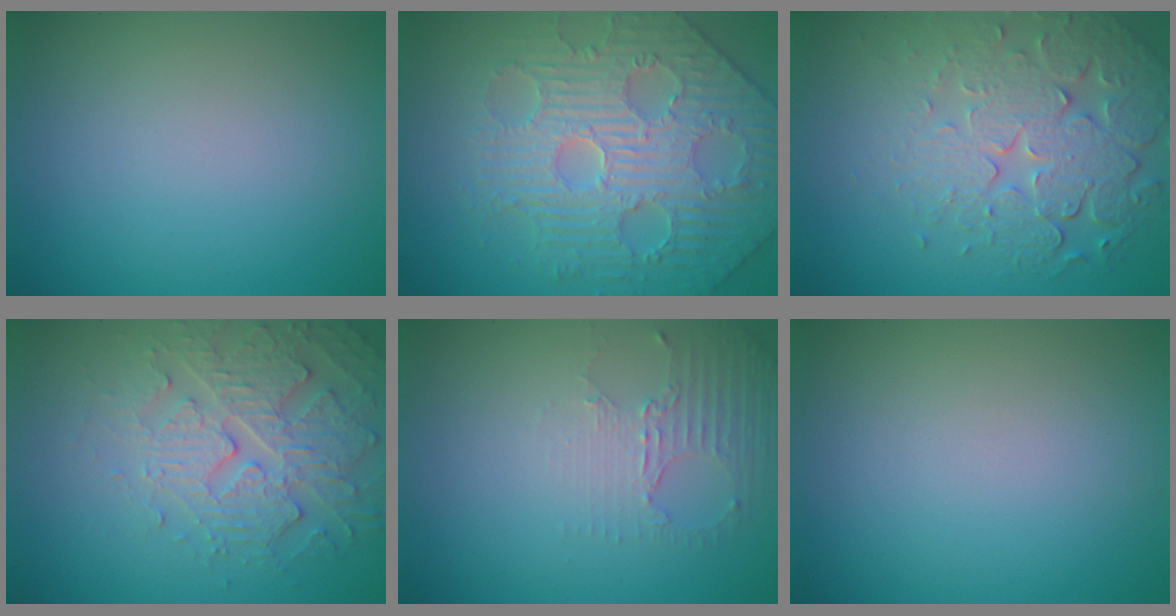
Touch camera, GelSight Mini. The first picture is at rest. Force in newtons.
{"total": 5.9, "press": 5.4, "slide": 2.2}
{"total": 6.9, "press": 5.2, "slide": 4.6}
{"total": 4.8, "press": 4.0, "slide": 2.6}
{"total": 2.7, "press": 1.9, "slide": 1.9}
{"total": 0.0}